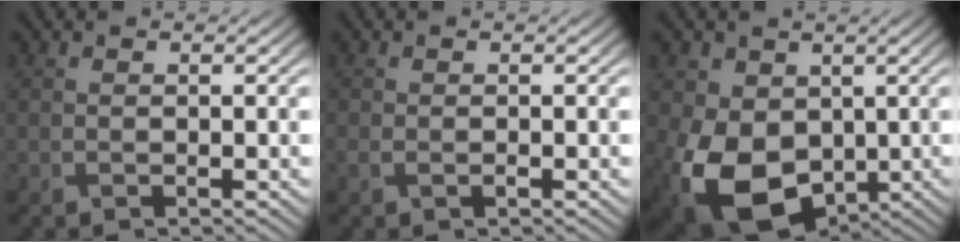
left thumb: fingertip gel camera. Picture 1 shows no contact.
{"total": 1.0, "force": [-0.4, 0.5, 0.7], "torque": [-0.021, -0.002, -0.005]}
{"total": 13.0, "force": [-2.3, 9.5, 8.6], "torque": [-0.196, -0.030, -0.033]}